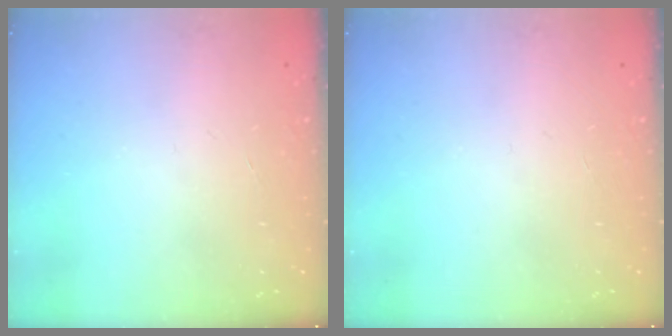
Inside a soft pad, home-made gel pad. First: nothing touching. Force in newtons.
{"total": 0.0}